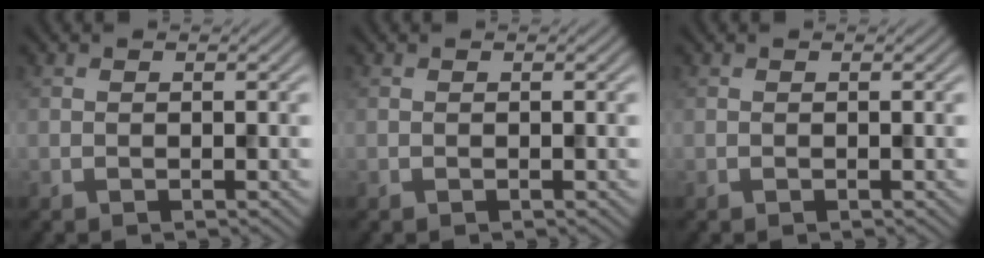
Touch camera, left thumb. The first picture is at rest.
{"total": 0.0}
{"total": 0.0}